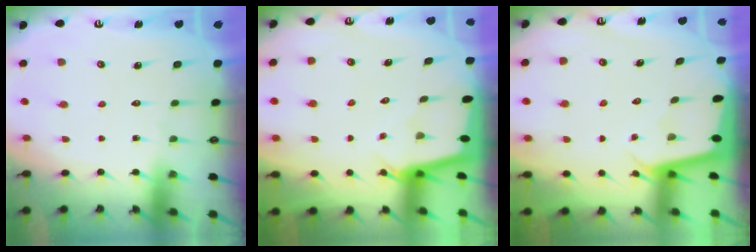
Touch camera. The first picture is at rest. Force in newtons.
{"total": 1.9, "press": 1.9, "slide": 0.2}
{"total": 1.9, "press": 1.9, "slide": 0.1}